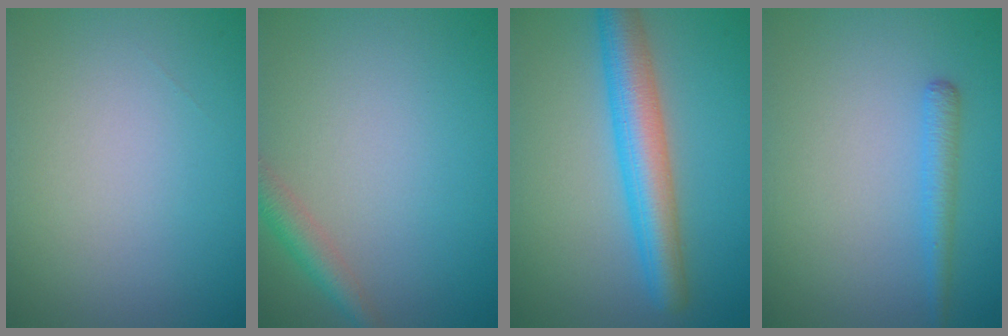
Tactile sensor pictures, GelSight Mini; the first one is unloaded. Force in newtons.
{"total": 2.4, "press": 2.4, "slide": 0.1}
{"total": 5.6, "press": 5.6, "slide": 0.1}
{"total": 1.7, "press": 1.7, "slide": 0.1}